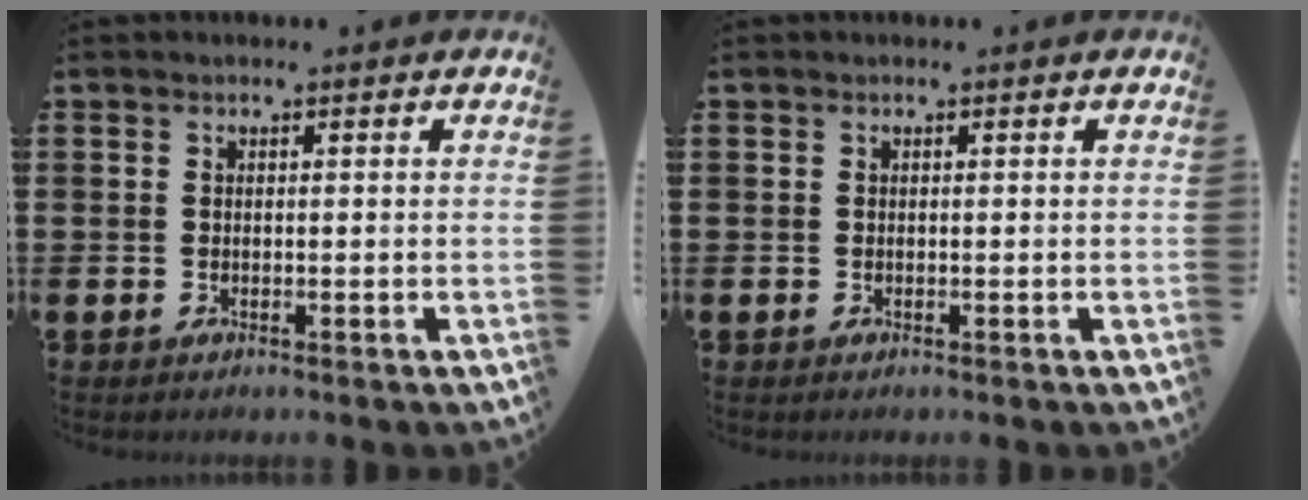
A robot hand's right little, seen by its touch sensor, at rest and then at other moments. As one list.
[{"total": 0.0}]